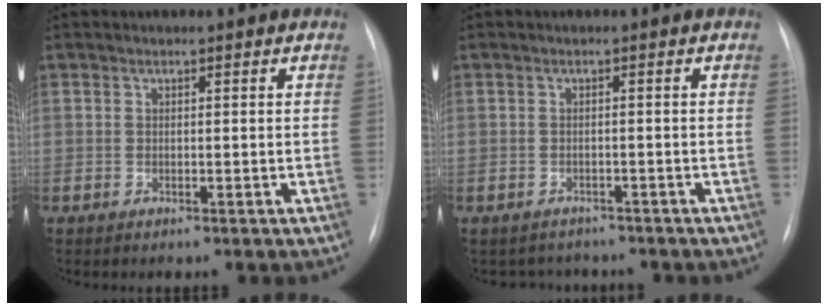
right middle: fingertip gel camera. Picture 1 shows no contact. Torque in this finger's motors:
{"motor_torque": [0.24, -0.26, -0.02, -0.01]}